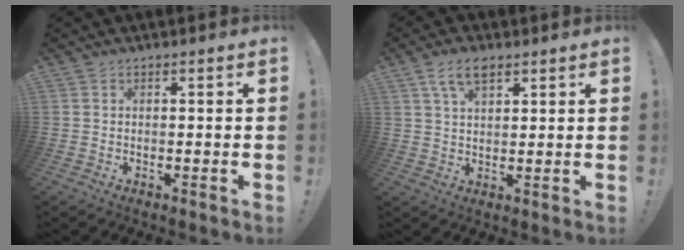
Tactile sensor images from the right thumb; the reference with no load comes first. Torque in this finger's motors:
{"motor_torque": [0.00, 0.00, 0.11, 0.01, 0.00]}